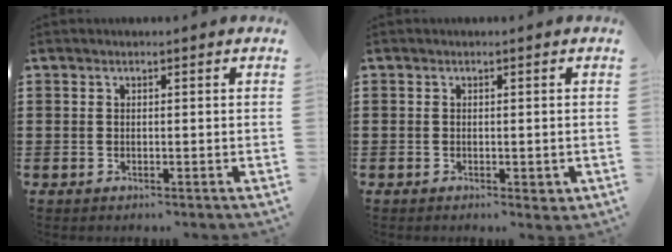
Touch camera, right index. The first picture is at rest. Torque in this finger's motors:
{"motor_torque": [0.05, 0.01, -0.42, -0.08]}